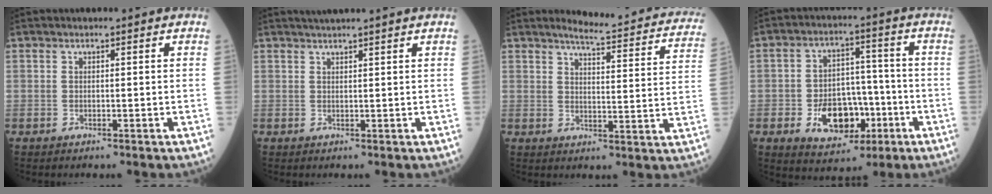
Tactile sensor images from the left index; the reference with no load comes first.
{"total": 3.7, "force": [3.2, -0.7, 1.7], "torque": [-0.019, 0.020, 0.050]}
{"total": 18.1, "force": [16.6, 1.9, 6.9], "torque": [-0.077, -0.059, 0.181]}
{"total": 10.3, "force": [-3.8, 6.7, 6.9], "torque": [-0.120, 0.014, -0.054]}